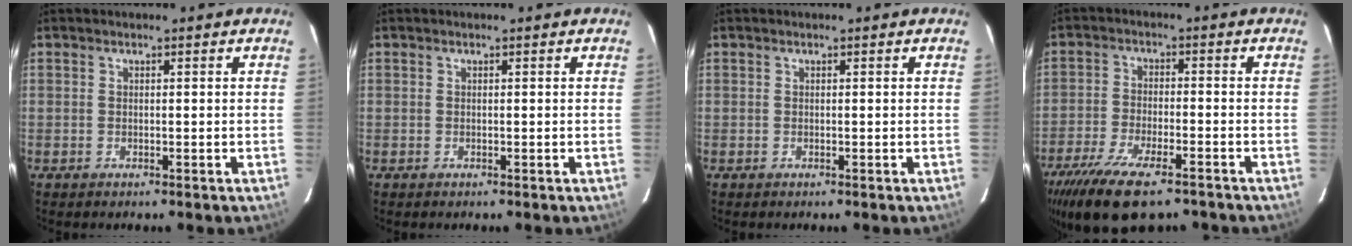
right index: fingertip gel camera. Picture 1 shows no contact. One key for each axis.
{"total": 0.0}
{"total": 0.0}
{"total": 15.0, "fx": -10.9, "fy": 4.9, "fz": 9.1, "tx": -0.198, "ty": -0.042, "tz": -0.189}